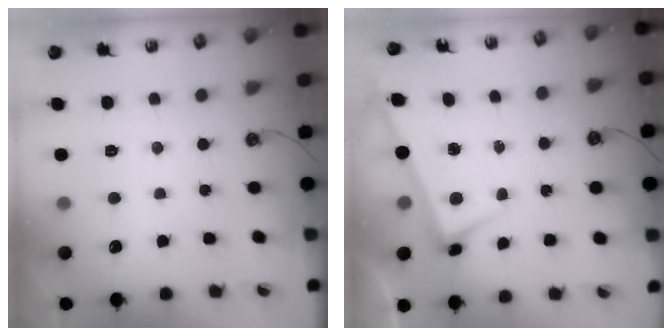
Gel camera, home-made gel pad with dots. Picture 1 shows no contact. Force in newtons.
{"total": 2.9, "press": 2.9, "slide": 0.4}